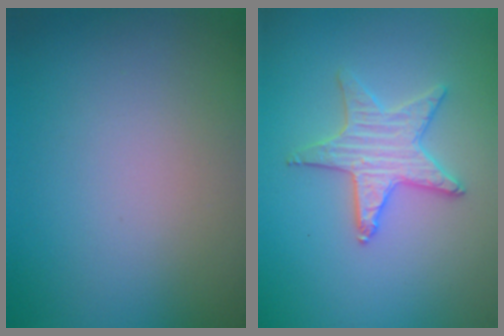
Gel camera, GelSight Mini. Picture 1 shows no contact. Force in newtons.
{"total": 3.2, "press": 3.1, "slide": 0.6}